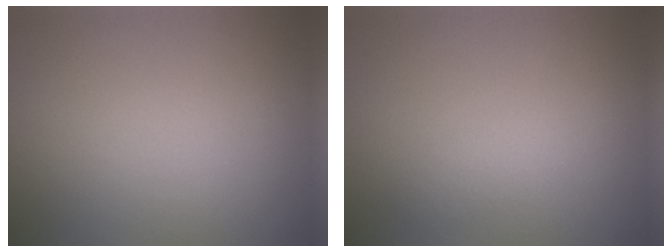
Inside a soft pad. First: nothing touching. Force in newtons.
{"total": 1.3, "press": 1.3, "slide": 0.0}